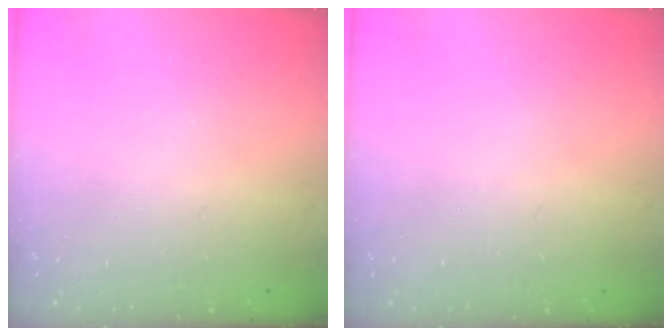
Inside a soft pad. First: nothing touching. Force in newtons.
{"total": 0.0}